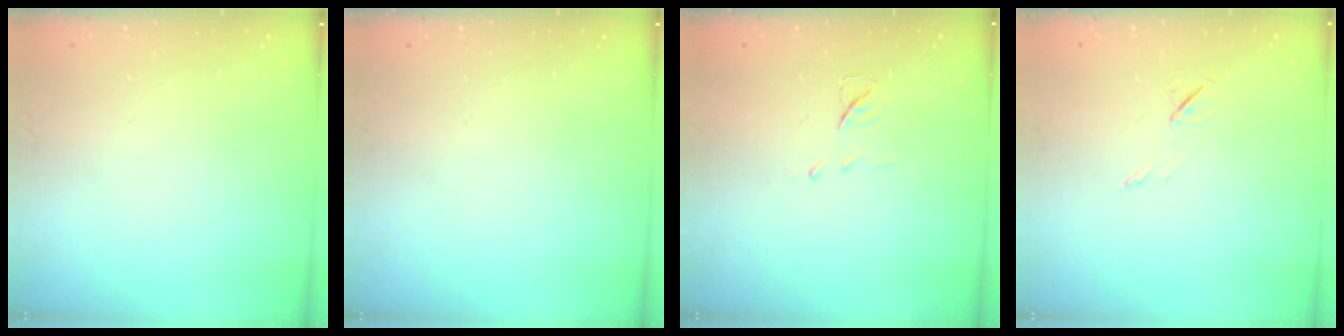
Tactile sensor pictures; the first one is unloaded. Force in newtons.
{"total": 0.0}
{"total": 7.0, "press": 7.0, "slide": 0.3}
{"total": 5.5, "press": 5.3, "slide": 1.5}